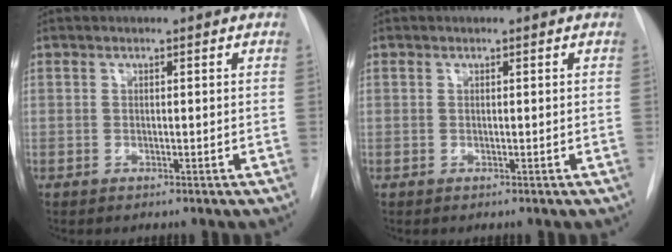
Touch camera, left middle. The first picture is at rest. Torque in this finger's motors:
{"motor_torque": [0.00, -0.04, 0.05, 0.02]}